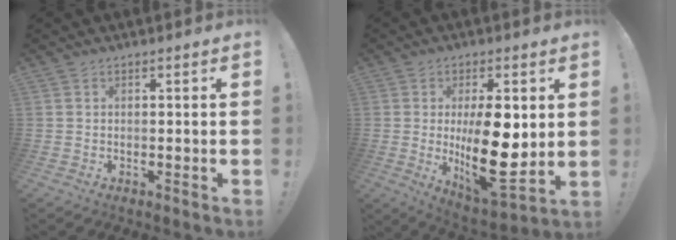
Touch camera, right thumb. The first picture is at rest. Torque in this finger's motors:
{"motor_torque": [1.89, 3.12, 0.37, 0.27, 0.38]}